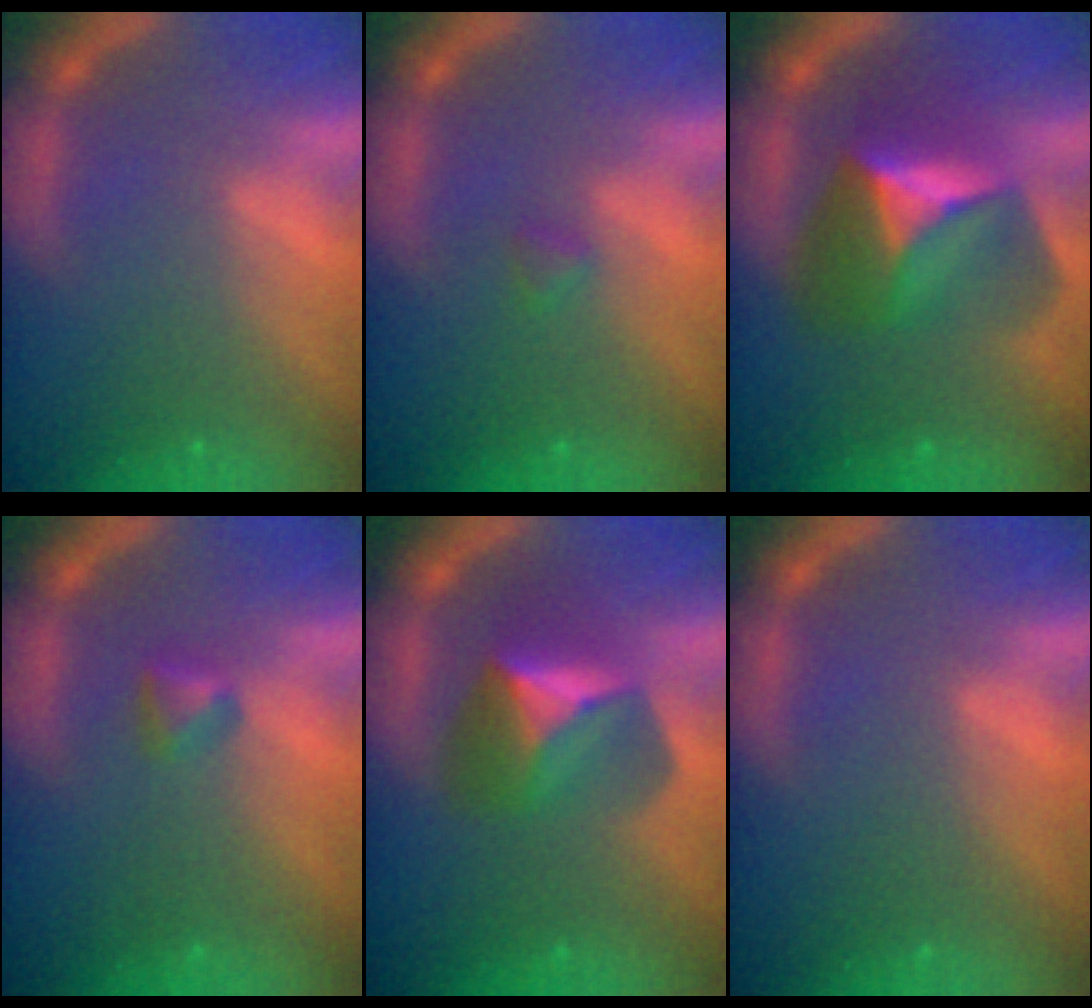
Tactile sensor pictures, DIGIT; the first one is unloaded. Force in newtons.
{"total": 0.9}
{"total": 7.4}
{"total": 1.4}
{"total": 5.4}
{"total": 0.0}